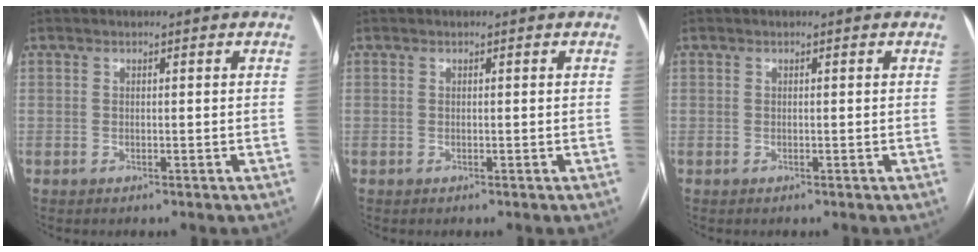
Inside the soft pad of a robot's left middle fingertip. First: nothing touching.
{"total": 0.0}
{"total": 0.0}